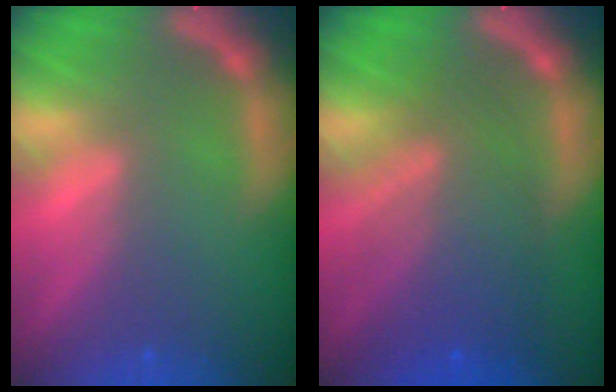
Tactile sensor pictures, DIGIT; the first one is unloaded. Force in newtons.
{"total": 8.0}